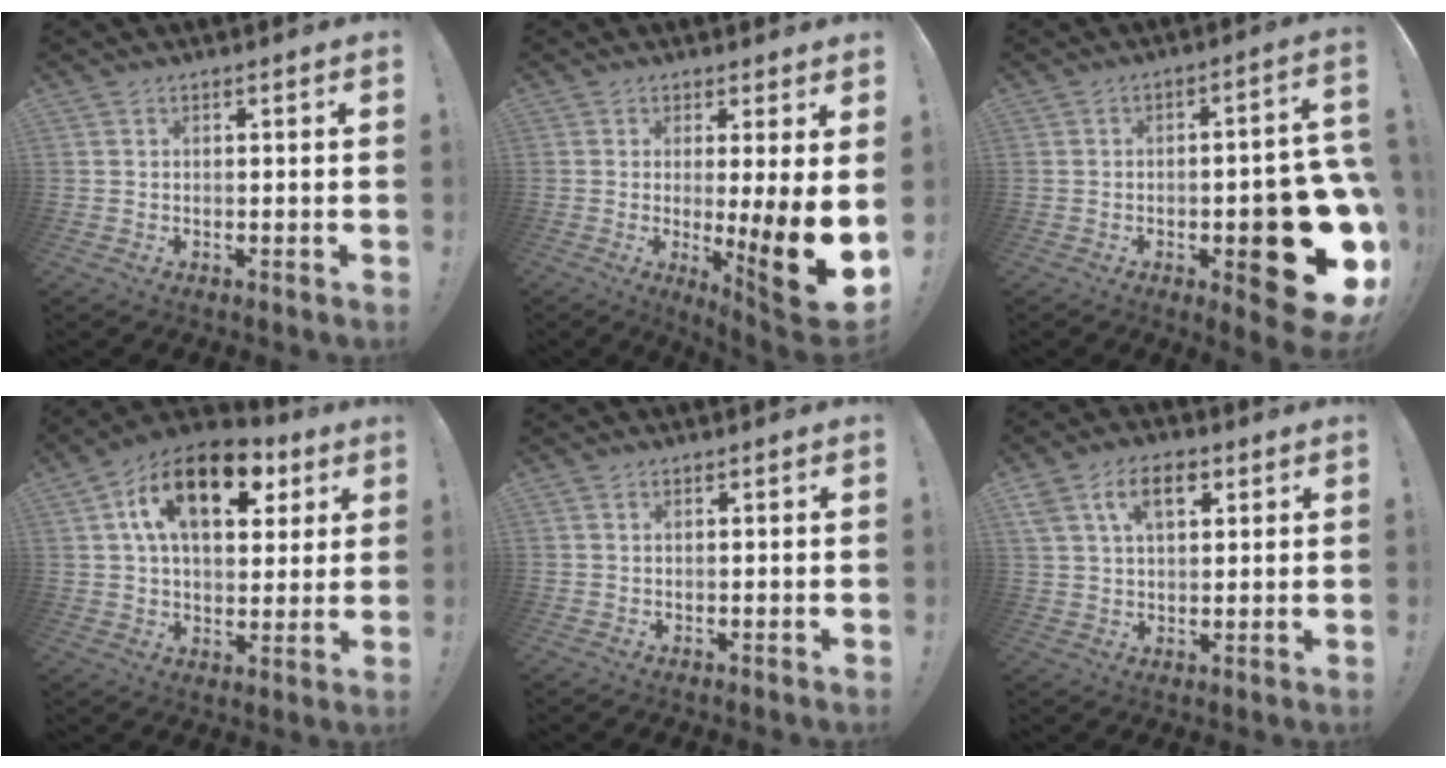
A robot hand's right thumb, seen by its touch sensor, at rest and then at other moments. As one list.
[{"total": 13.4, "force": [-2.0, 0.3, 13.2], "torque": [-0.170, -0.022, -0.024]}, {"total": 21.8, "force": [-5.9, 8.2, 19.3], "torque": [-0.225, 0.023, -0.068]}, {"total": 17.7, "force": [7.5, 9.9, 12.6], "torque": [-0.198, -0.018, 0.130]}, {"total": 0.5, "force": [0.1, -0.3, 0.4], "torque": [-0.013, 0.005, 0.004]}, {"total": 10.2, "force": [4.4, 5.9, 7.0], "torque": [-0.114, 0.009, 0.081]}]